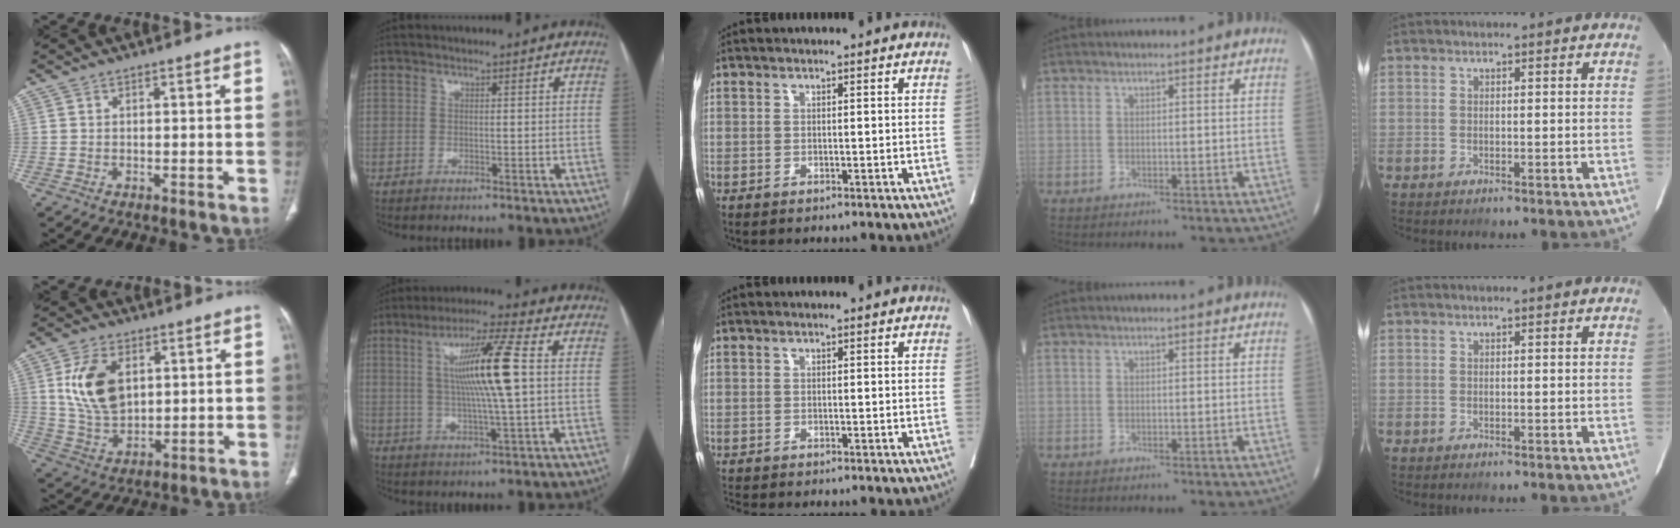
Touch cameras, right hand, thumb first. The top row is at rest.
{"thumb": {"total": 12.6, "force": [3.4, 7.9, 9.2], "torque": [-0.160, -0.014, 0.074]}, "index": {"total": 11.7, "force": [1.7, -0.2, 11.6], "torque": [-0.209, 0.004, 0.028]}, "middle": {"total": 1.2, "force": [-1.2, -0.1, 0.2], "torque": [-0.015, -0.007, -0.023]}}